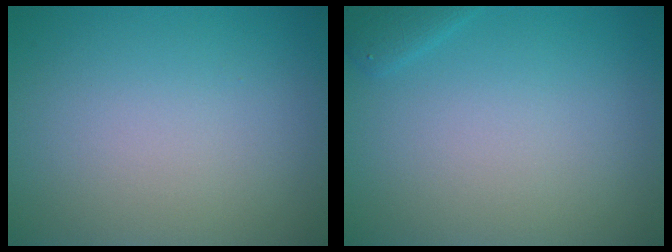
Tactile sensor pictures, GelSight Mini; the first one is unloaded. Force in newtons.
{"total": 1.2, "press": 1.2, "slide": 0.1}